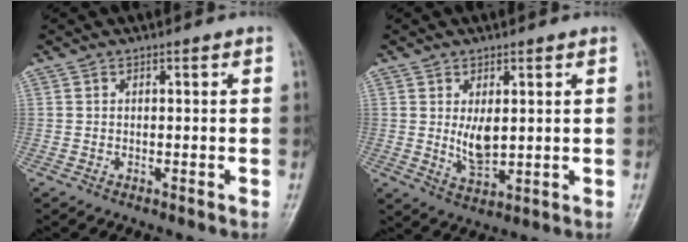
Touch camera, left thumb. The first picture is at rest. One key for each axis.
{"total": 5.5, "fx": 1.0, "fy": 2.9, "fz": 4.6, "tx": -0.070, "ty": -0.017, "tz": 0.026}